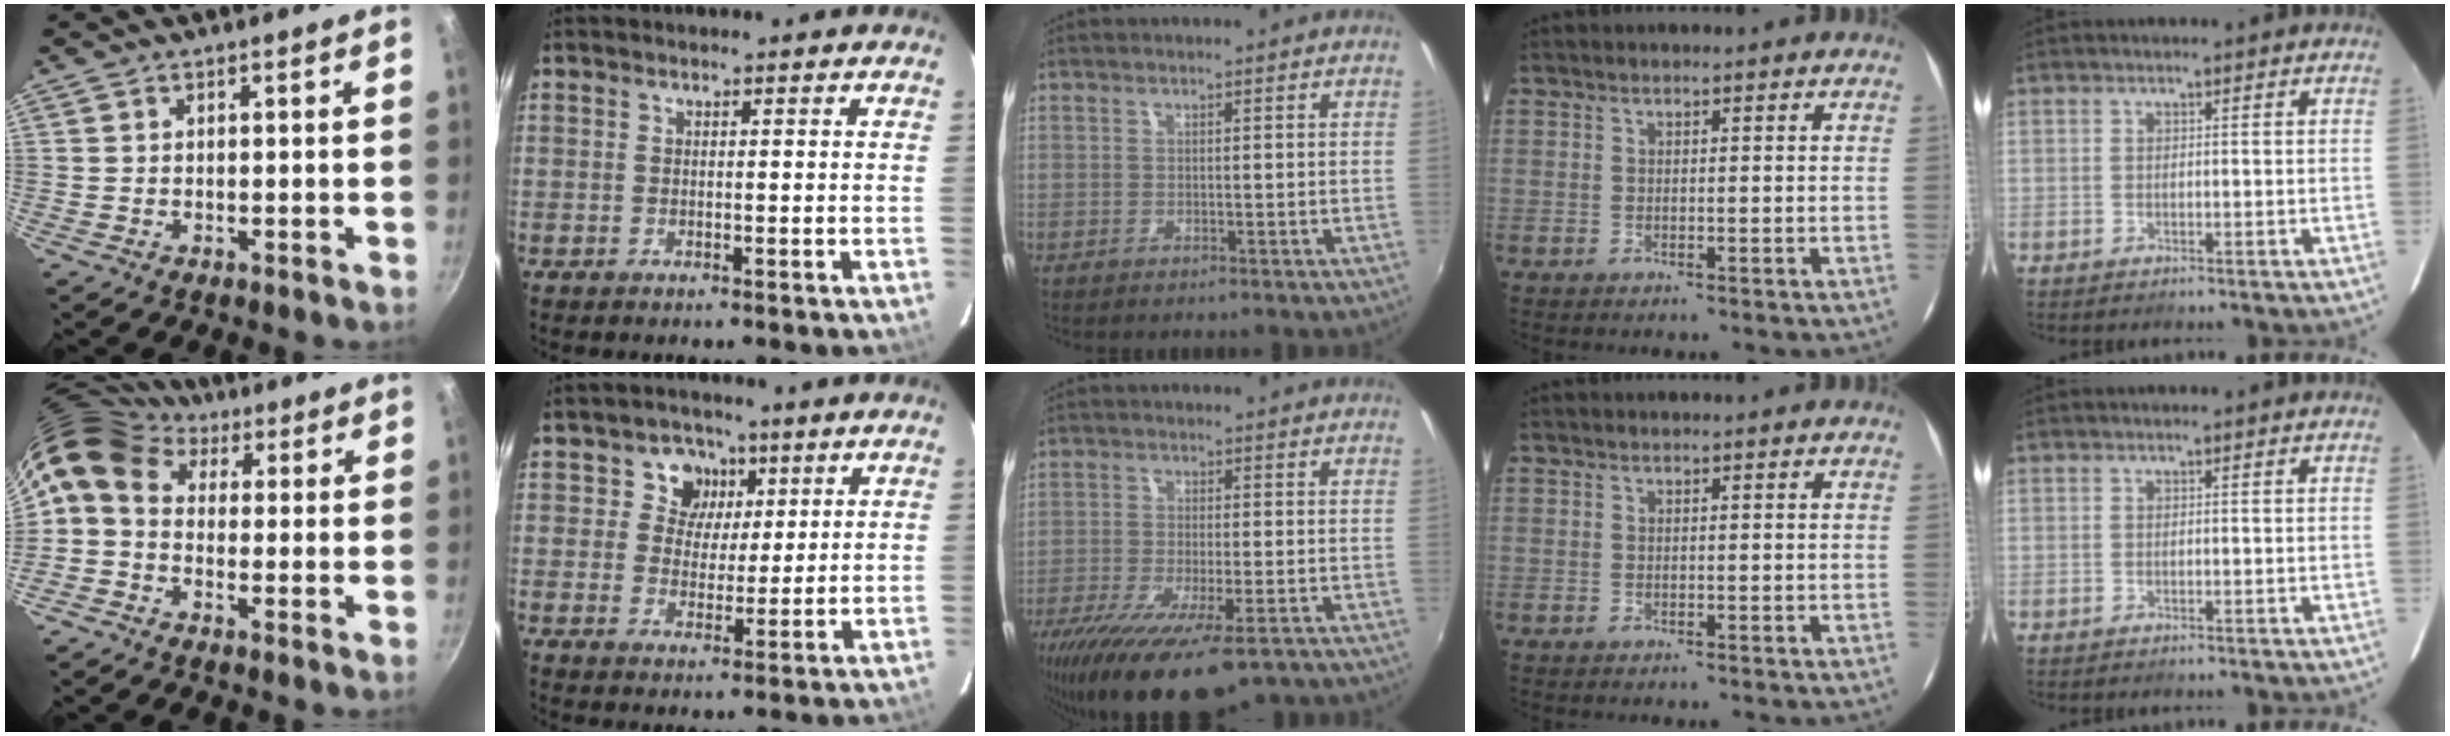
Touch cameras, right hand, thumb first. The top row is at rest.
{"thumb": {"total": 9.4, "force": [2.8, 7.0, 5.7], "torque": [-0.099, 0.024, 0.026]}, "index": {"total": 6.4, "force": [2.3, 5.8, 1.5], "torque": [-0.019, 0.003, 0.035]}, "middle": {"total": 16.8, "force": [-11.3, 4.6, 11.6], "torque": [-0.229, -0.065, -0.180]}}